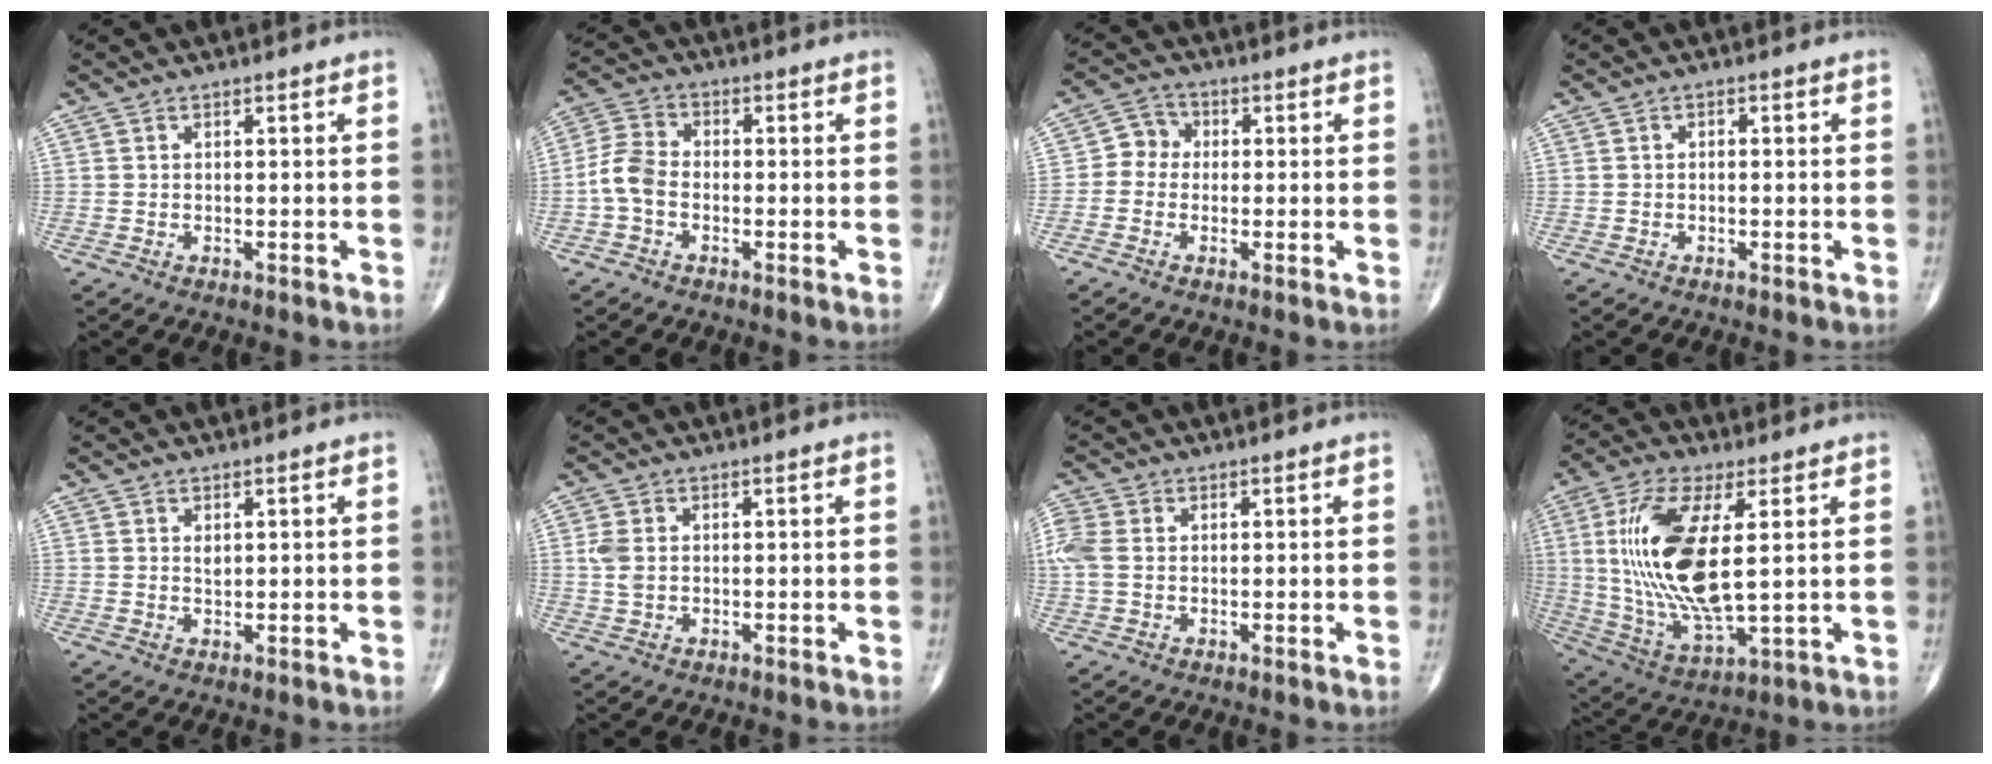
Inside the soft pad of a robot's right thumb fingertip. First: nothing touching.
{"total": 6.0, "force": [-1.6, 4.1, 4.1], "torque": [-0.084, 0.020, -0.044]}
{"total": 4.4, "force": [-0.5, 4.0, 1.8], "torque": [-0.010, 0.014, -0.024]}
{"total": 0.7, "force": [-0.1, 0.4, 0.6], "torque": [-0.003, 0.000, -0.005]}
{"total": 1.1, "force": [0.5, 0.6, 0.9], "torque": [-0.006, -0.007, 0.009]}
{"total": 3.0, "force": [0.4, 2.0, 2.2], "torque": [-0.055, 0.002, 0.010]}
{"total": 5.0, "force": [0.6, 3.6, 3.5], "torque": [-0.111, 0.011, 0.011]}
{"total": 19.3, "force": [2.7, 7.1, 17.7], "torque": [-0.370, -0.025, 0.059]}